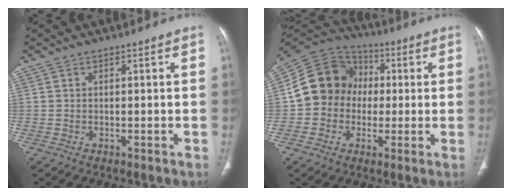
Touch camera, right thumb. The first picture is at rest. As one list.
[{"total": 13.5, "force": [0.0, 12.1, 6.0], "torque": [-0.085, 0.031, -0.011]}]